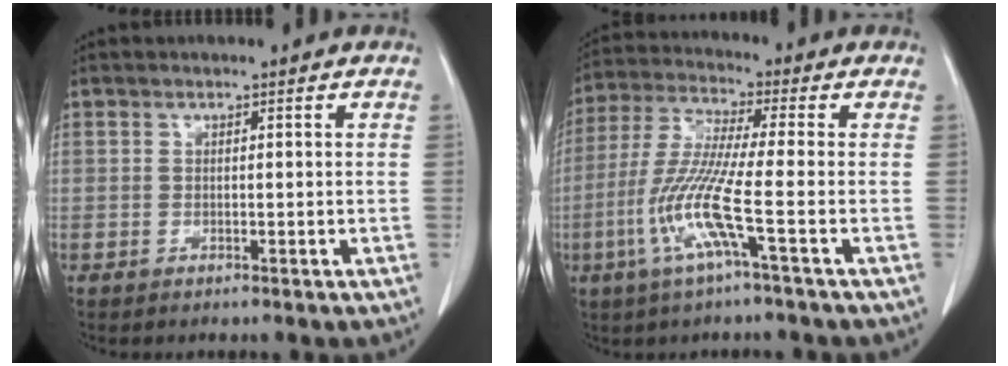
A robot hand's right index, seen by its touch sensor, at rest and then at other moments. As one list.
[{"total": 10.3, "force": [-3.5, -0.7, 9.7], "torque": [-0.204, -0.011, -0.077]}]